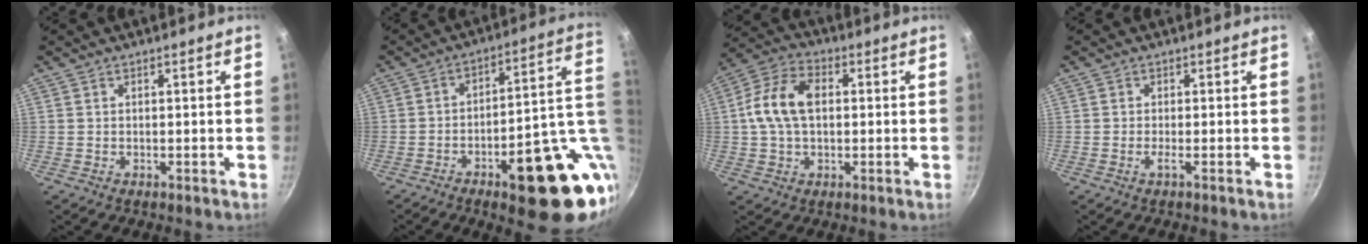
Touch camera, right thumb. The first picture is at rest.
{"total": 23.5, "force": [-7.6, 7.2, 21.1], "torque": [-0.207, 0.045, -0.093]}
{"total": 11.2, "force": [1.0, 7.1, 8.6], "torque": [-0.170, 0.025, 0.014]}
{"total": 0.9, "force": [-0.4, -0.1, 0.8], "torque": [-0.019, -0.001, -0.012]}